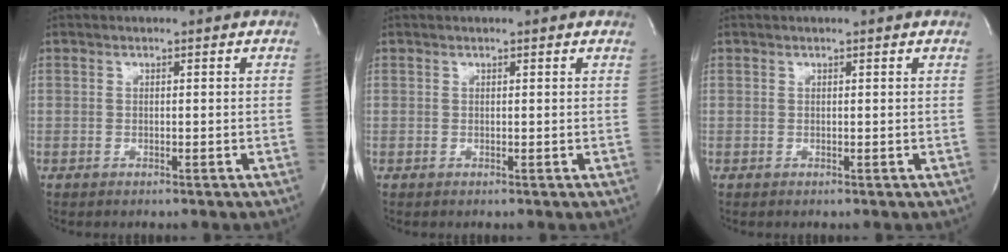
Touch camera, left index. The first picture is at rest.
{"total": 2.0, "force": [1.8, 0.2, 0.8], "torque": [-0.014, 0.009, 0.011]}
{"total": 0.5, "force": [0.4, -0.1, 0.3], "torque": [-0.009, 0.000, 0.009]}